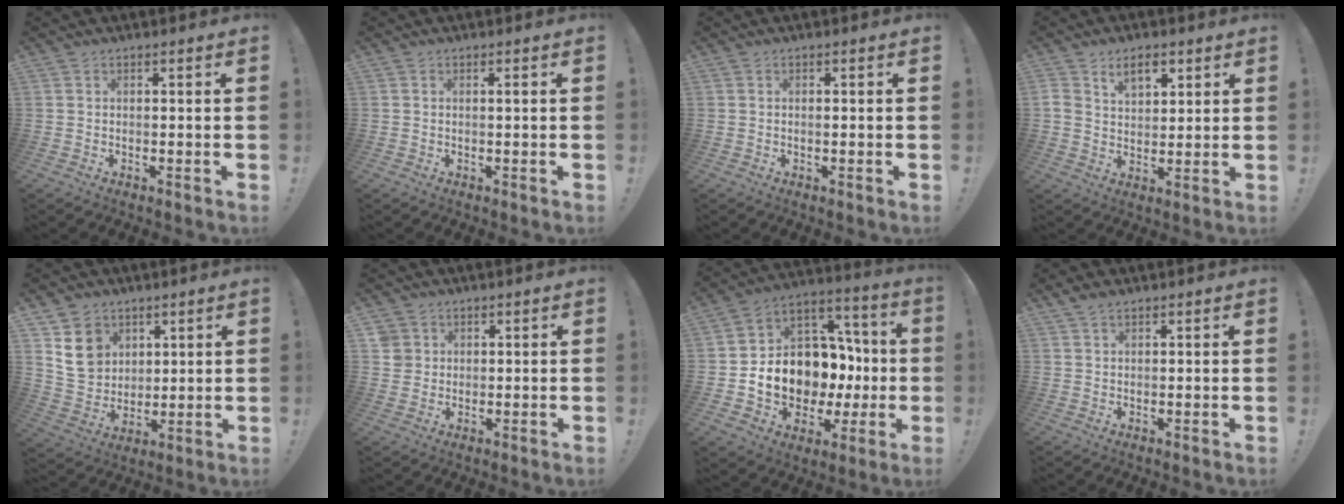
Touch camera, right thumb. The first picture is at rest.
{"total": 0.0}
{"total": 0.6, "force": [-0.4, 0.1, 0.4], "torque": [-0.004, -0.002, -0.007]}
{"total": 7.4, "force": [4.1, 4.4, 4.3], "torque": [-0.072, -0.007, 0.074]}
{"total": 11.2, "force": [5.9, 8.8, 3.5], "torque": [-0.045, -0.034, 0.121]}
{"total": 3.6, "force": [1.3, 3.3, 0.6], "torque": [-0.007, -0.001, 0.025]}
{"total": 14.1, "force": [-2.1, 11.6, 7.6], "torque": [-0.104, 0.002, -0.009]}
{"total": 2.2, "force": [1.6, 1.0, 1.2], "torque": [-0.018, -0.004, 0.030]}